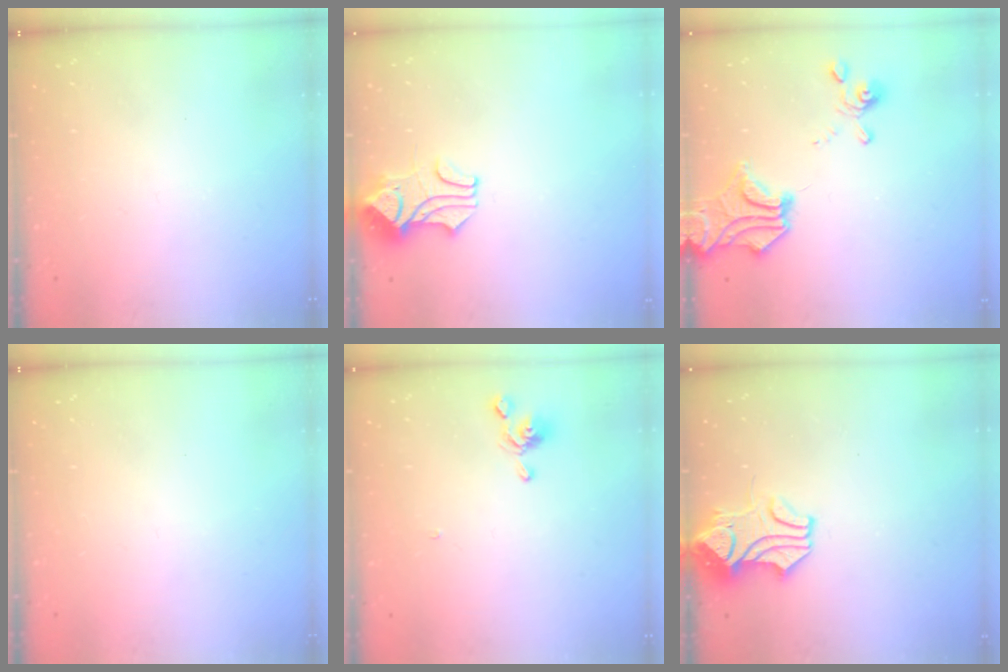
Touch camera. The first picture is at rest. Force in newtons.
{"total": 1.7, "press": 1.2, "slide": 1.1}
{"total": 8.3, "press": 7.8, "slide": 2.8}
{"total": 0.0}
{"total": 1.4, "press": 1.3, "slide": 0.6}
{"total": 2.1, "press": 2.0, "slide": 0.7}